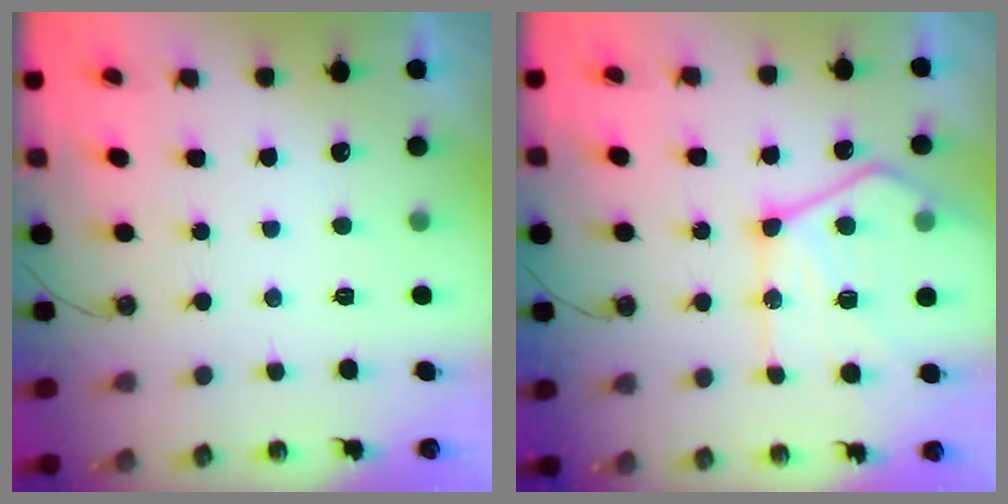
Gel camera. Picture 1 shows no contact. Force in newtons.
{"total": 17.9, "press": 17.9, "slide": 1.4}